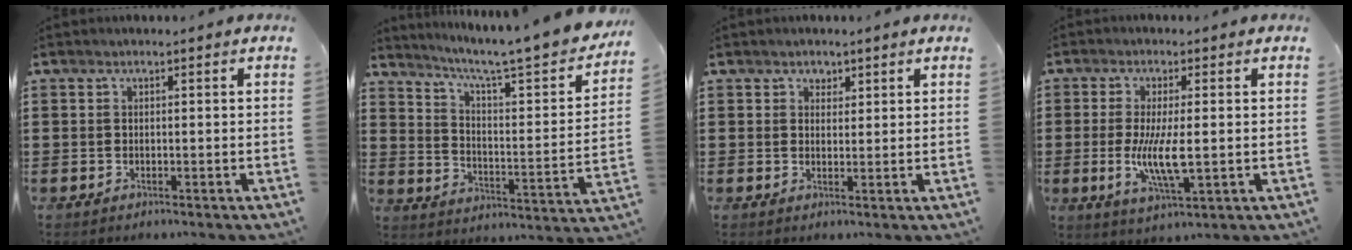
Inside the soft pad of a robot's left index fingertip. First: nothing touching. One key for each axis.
{"total": 6.2, "fx": 5.1, "fy": 0.2, "fz": 3.5, "tx": -0.084, "ty": -0.047, "tz": 0.074}
{"total": 1.5, "fx": 1.1, "fy": 1.0, "fz": 0.0, "tx": 0.004, "ty": 0.002, "tz": 0.018}
{"total": 7.3, "fx": -0.5, "fy": 1.8, "fz": 7.0, "tx": -0.137, "ty": -0.007, "tz": -0.010}